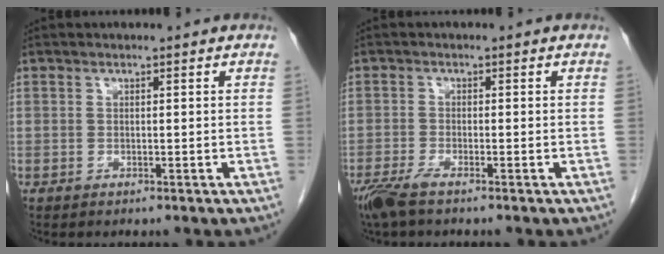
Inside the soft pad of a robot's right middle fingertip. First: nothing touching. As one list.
[{"total": 3.8, "force": [-2.8, 0.4, 2.6], "torque": [-0.055, -0.010, -0.057]}]